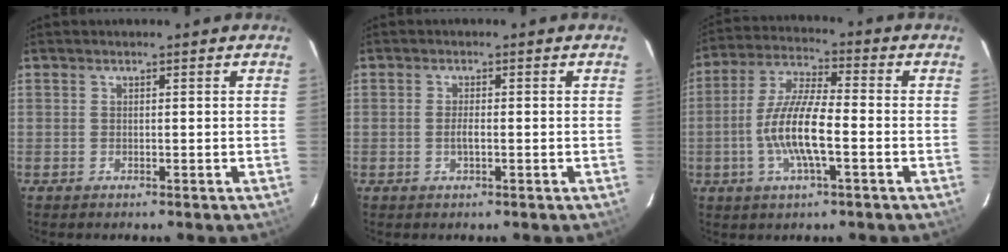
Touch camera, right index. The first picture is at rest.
{"total": 1.7, "force": [-0.4, 0.4, 1.6], "torque": [-0.032, 0.000, -0.009]}
{"total": 11.4, "force": [-2.9, 2.5, 10.8], "torque": [-0.222, 0.001, -0.059]}